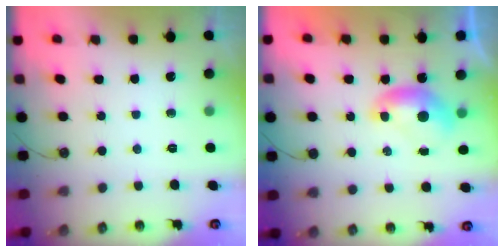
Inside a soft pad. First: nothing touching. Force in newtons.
{"total": 0.0}